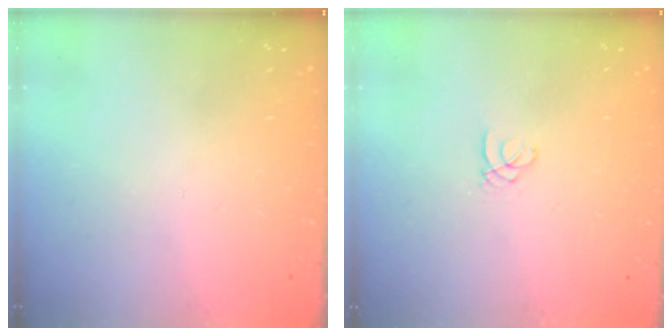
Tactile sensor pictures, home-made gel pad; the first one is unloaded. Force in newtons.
{"total": 1.0, "press": 1.0, "slide": 0.1}